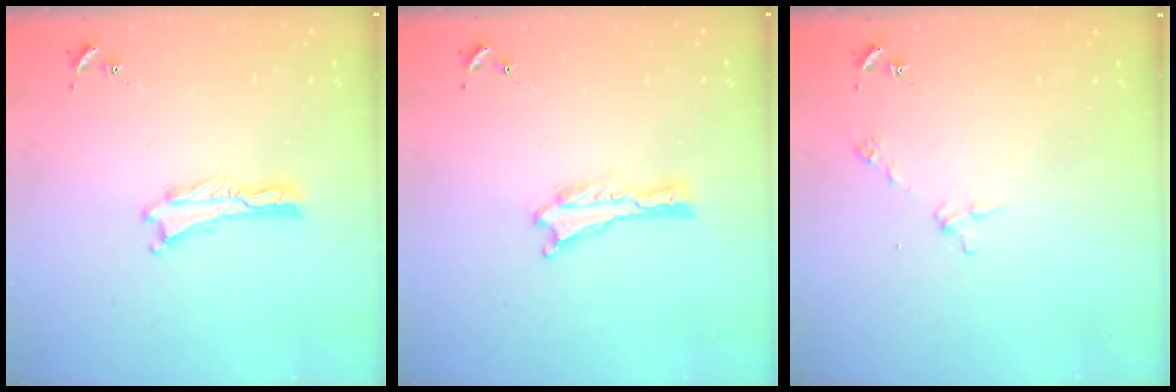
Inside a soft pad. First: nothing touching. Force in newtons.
{"total": 0.0}
{"total": 2.9, "press": 2.9, "slide": 0.2}